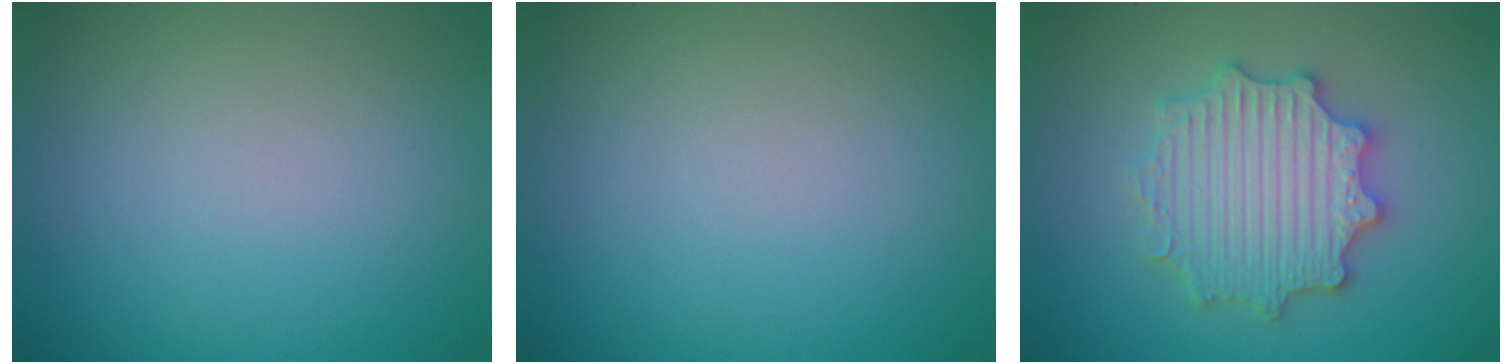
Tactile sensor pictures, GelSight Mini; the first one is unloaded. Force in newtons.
{"total": 0.0}
{"total": 5.6, "press": 5.5, "slide": 1.0}